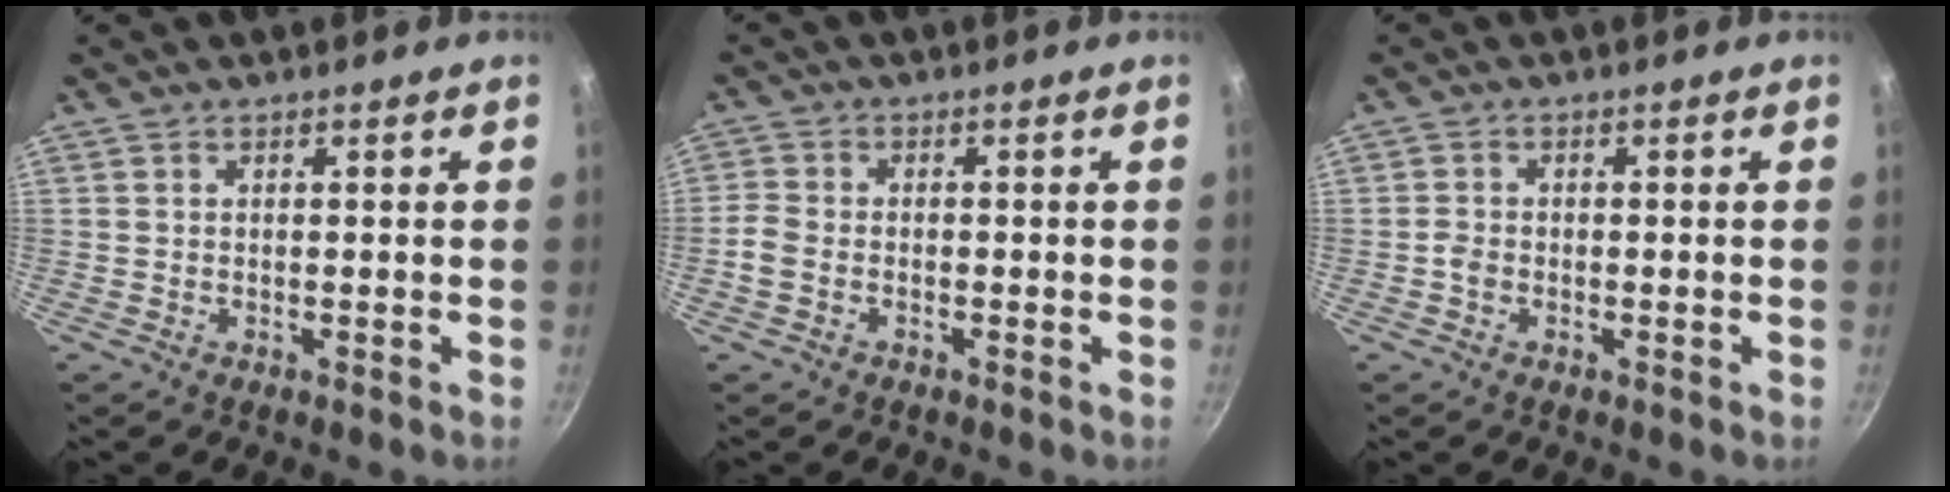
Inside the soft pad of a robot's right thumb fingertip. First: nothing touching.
{"total": 3.6, "force": [-1.3, 2.5, 2.2], "torque": [-0.054, 0.013, -0.034]}
{"total": 1.8, "force": [-0.6, 1.4, 0.8], "torque": [-0.012, 0.009, -0.012]}